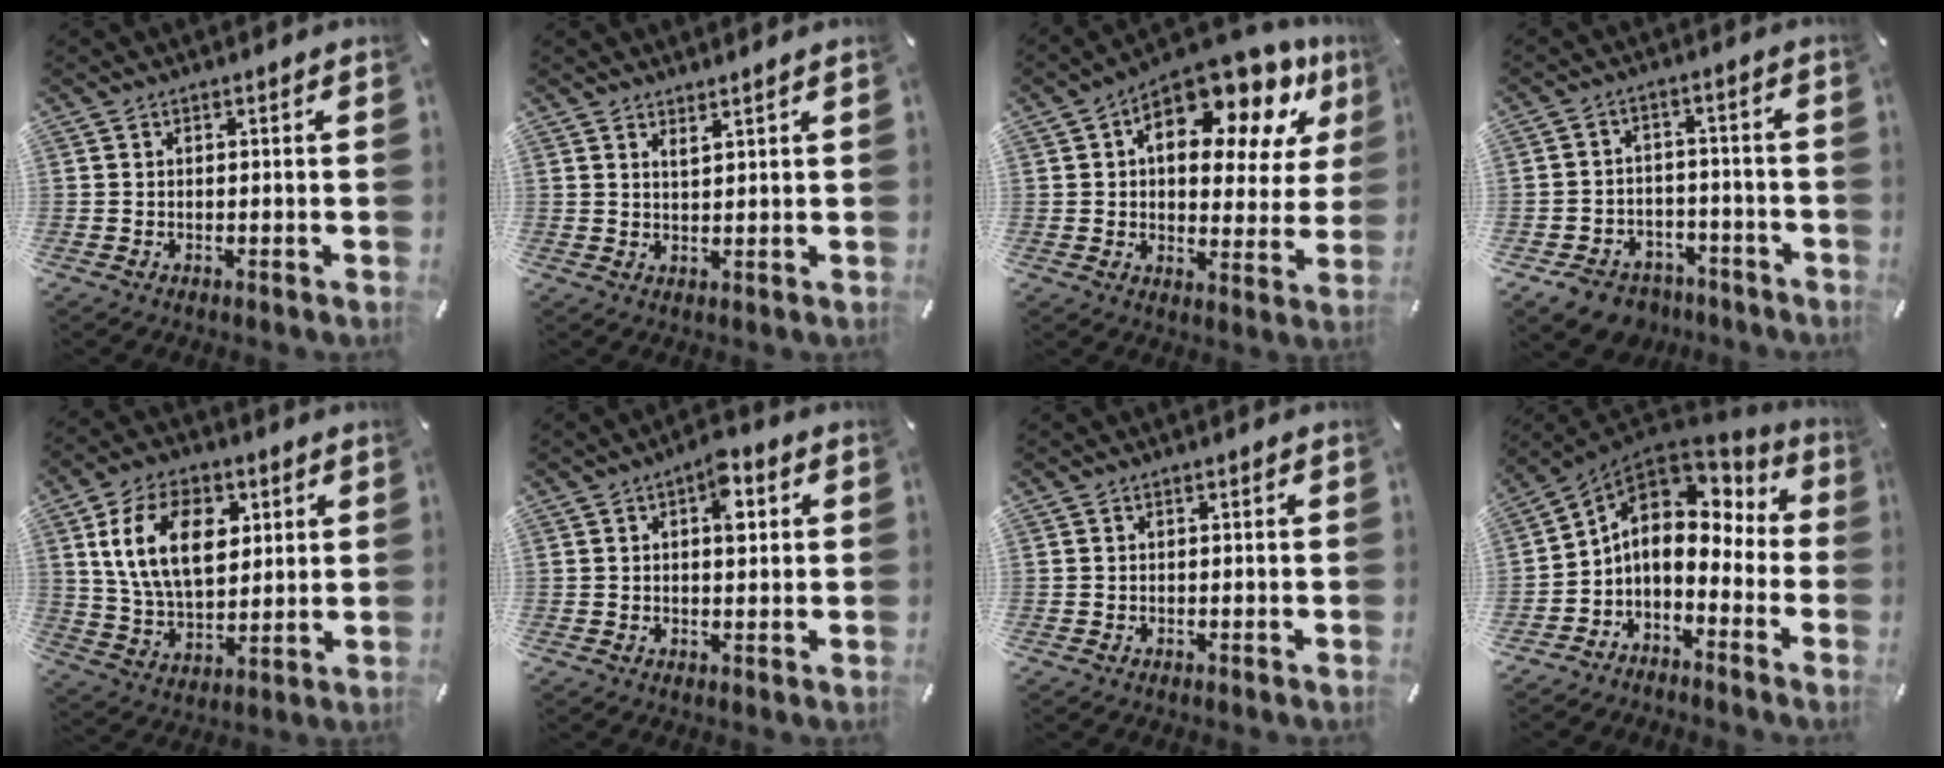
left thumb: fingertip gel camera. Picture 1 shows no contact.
{"total": 2.1, "force": [1.9, -0.3, 0.6], "torque": [-0.014, -0.008, 0.036]}
{"total": 17.4, "force": [10.3, 8.9, 10.9], "torque": [-0.158, -0.073, 0.169]}
{"total": 7.7, "force": [-5.7, 4.7, 2.4], "torque": [-0.037, 0.042, -0.101]}
{"total": 15.7, "force": [5.4, 10.1, 10.8], "torque": [-0.209, 0.003, 0.095]}
{"total": 6.2, "force": [1.9, 3.1, 5.0], "torque": [-0.057, -0.008, 0.021]}
{"total": 0.0}
{"total": 10.0, "force": [1.2, 7.4, 6.7], "torque": [-0.130, -0.013, 0.018]}